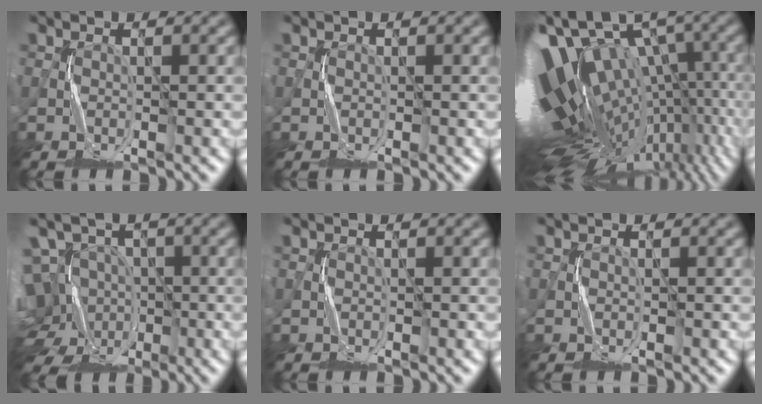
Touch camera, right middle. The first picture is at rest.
{"total": 0.0}
{"total": 16.9, "force": [-2.3, 10.2, 13.3], "torque": [-0.219, -0.009, 0.011]}
{"total": 9.4, "force": [-1.8, 7.8, 4.8], "torque": [-0.103, 0.017, -0.045]}
{"total": 0.0}
{"total": 0.0}